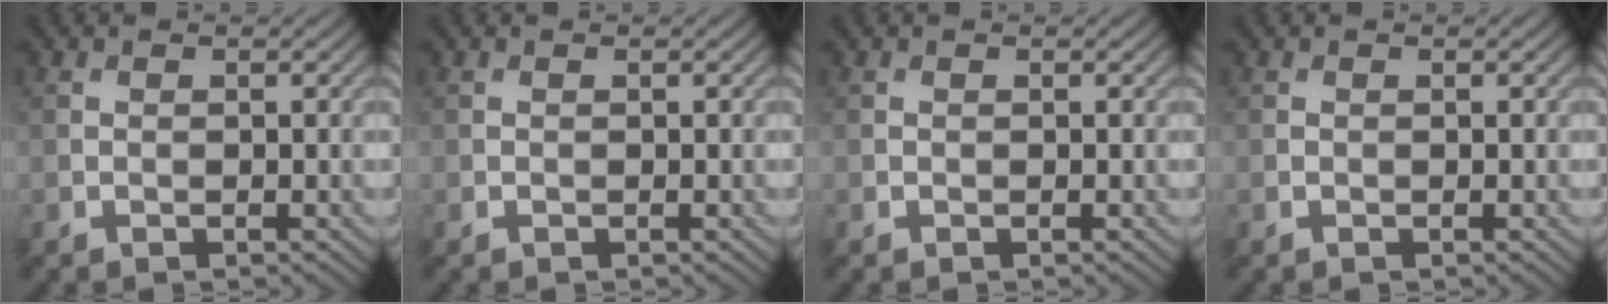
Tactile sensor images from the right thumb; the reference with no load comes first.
{"total": 0.0}
{"total": 0.0}
{"total": 0.0}